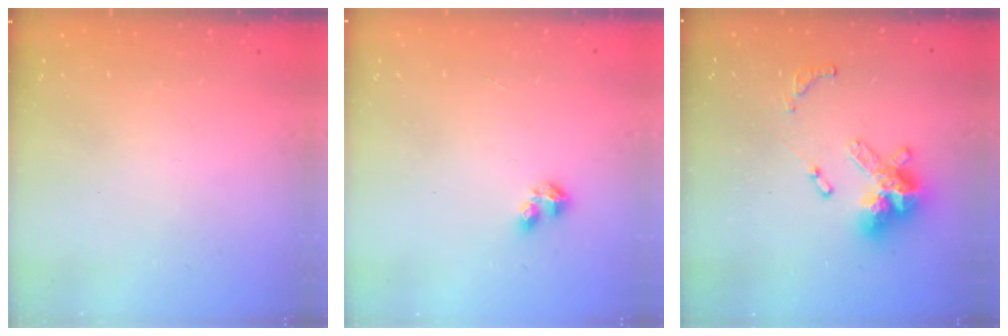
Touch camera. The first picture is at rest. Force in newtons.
{"total": 3.2, "press": 3.2, "slide": 0.5}
{"total": 15.2, "press": 15.1, "slide": 1.3}